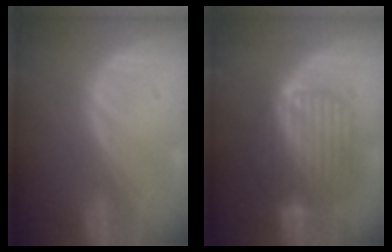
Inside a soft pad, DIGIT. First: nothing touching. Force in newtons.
{"total": 9.9, "press": 9.8, "slide": 1.0}